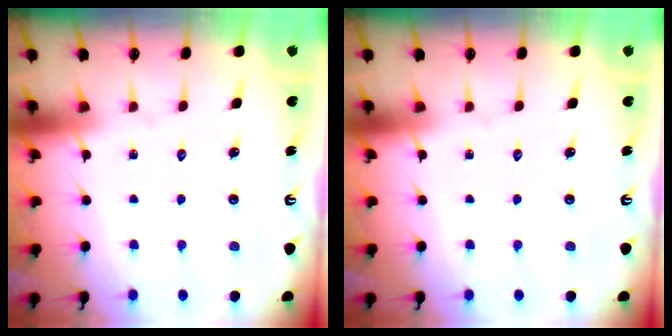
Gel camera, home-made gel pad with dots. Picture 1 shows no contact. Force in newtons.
{"total": 0.0}